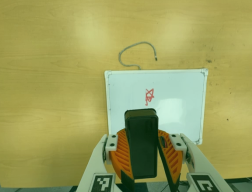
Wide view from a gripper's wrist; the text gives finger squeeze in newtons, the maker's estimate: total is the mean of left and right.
{"total": 10.0, "left": 10.1, "right": 9.9}